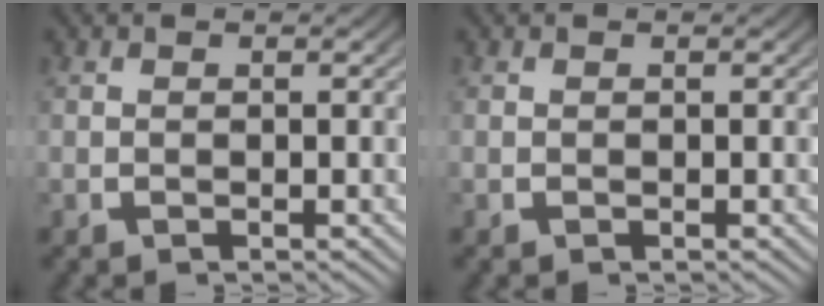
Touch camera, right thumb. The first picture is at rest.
{"total": 0.0}